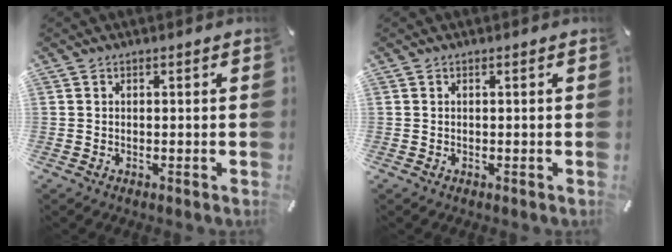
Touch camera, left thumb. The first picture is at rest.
{"total": 0.0}